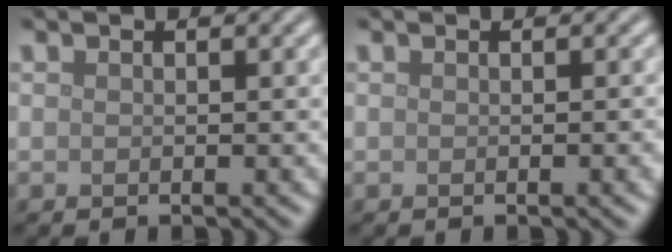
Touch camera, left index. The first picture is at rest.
{"total": 1.3, "force": [-0.1, 0.3, 1.2], "torque": [-0.013, 0.001, -0.002]}